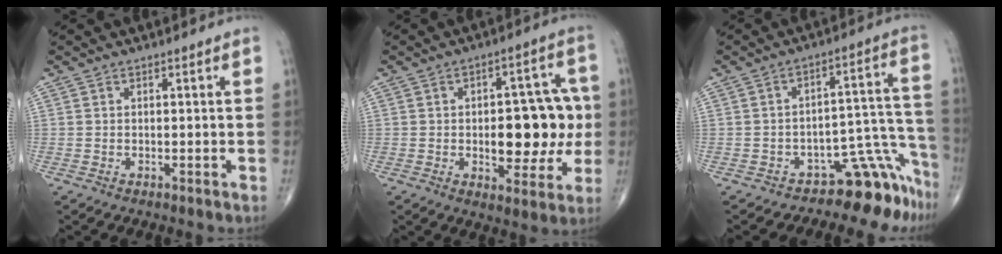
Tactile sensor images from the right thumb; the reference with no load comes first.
{"total": 15.0, "force": [-0.8, 7.9, 12.8], "torque": [-0.127, 0.018, -0.003]}
{"total": 9.3, "force": [-8.4, 3.4, 2.1], "torque": [0.048, 0.147, -0.124]}